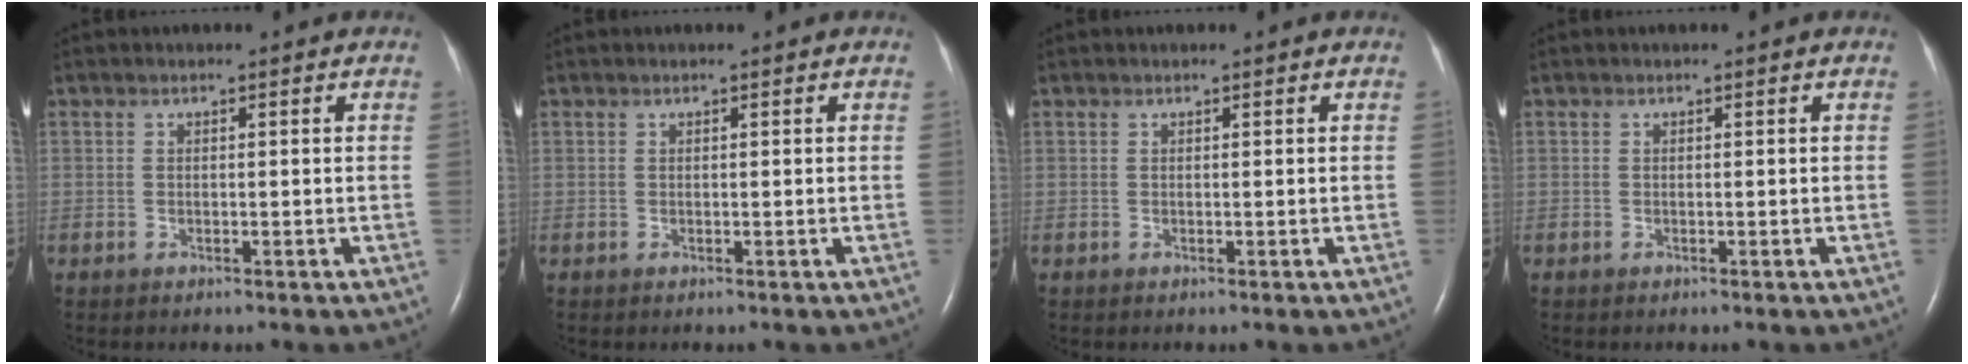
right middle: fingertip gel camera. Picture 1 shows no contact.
{"total": 0.0}
{"total": 0.0}
{"total": 0.0}